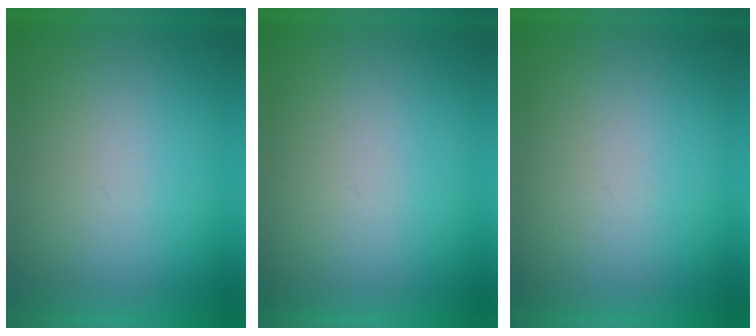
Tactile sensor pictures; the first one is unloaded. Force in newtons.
{"total": 1.2}
{"total": 1.1}